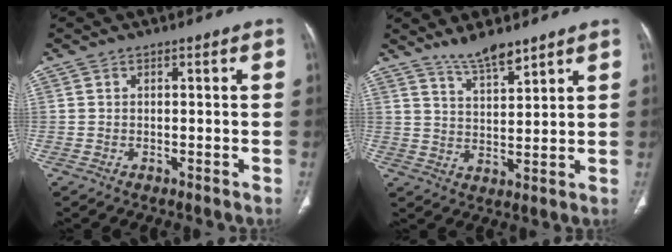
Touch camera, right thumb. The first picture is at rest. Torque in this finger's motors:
{"motor_torque": [1.92, 1.96, 0.15, -0.17, 0.05]}